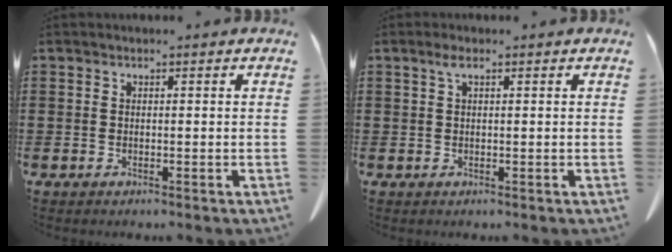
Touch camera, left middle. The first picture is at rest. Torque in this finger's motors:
{"motor_torque": [0.49, 0.35, 0.03, 0.02]}